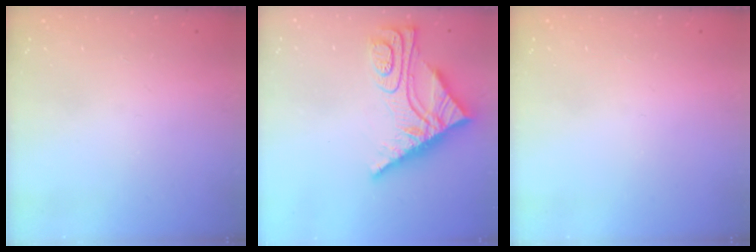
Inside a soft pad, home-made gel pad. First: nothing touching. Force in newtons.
{"total": 12.9, "press": 12.8, "slide": 1.3}
{"total": 0.0}